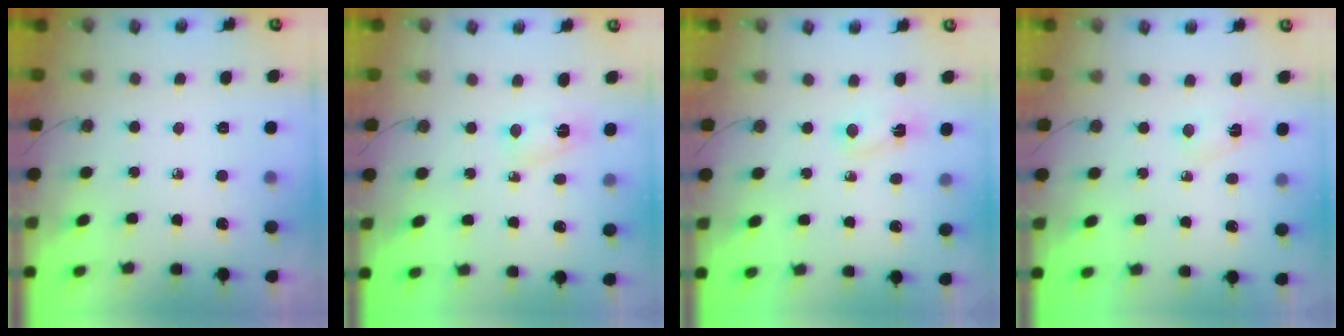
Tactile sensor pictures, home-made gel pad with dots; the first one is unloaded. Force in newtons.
{"total": 3.1, "press": 3.1, "slide": 0.3}
{"total": 3.8, "press": 3.8, "slide": 0.6}
{"total": 2.3, "press": 2.2, "slide": 0.4}